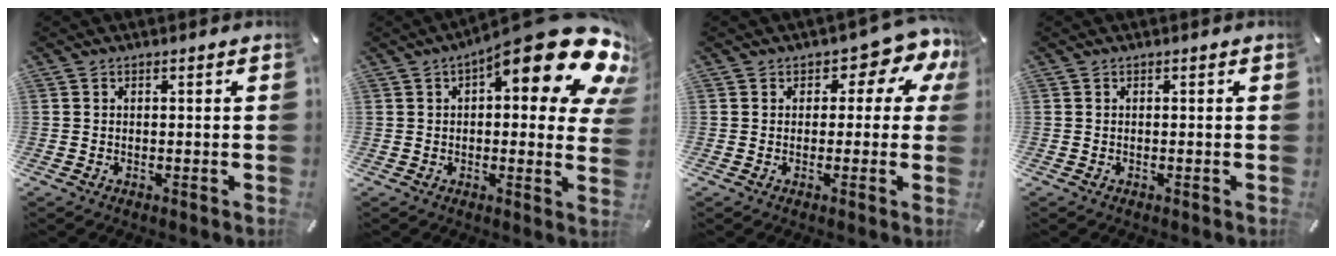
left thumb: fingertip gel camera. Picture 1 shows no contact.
{"total": 20.5, "force": [10.2, 7.1, 16.3], "torque": [-0.212, -0.078, 0.163]}
{"total": 7.6, "force": [3.0, 4.5, 5.4], "torque": [-0.063, -0.025, 0.045]}
{"total": 0.0}